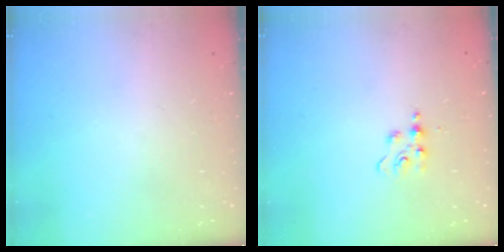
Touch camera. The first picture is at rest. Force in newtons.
{"total": 4.3, "press": 4.2, "slide": 0.6}